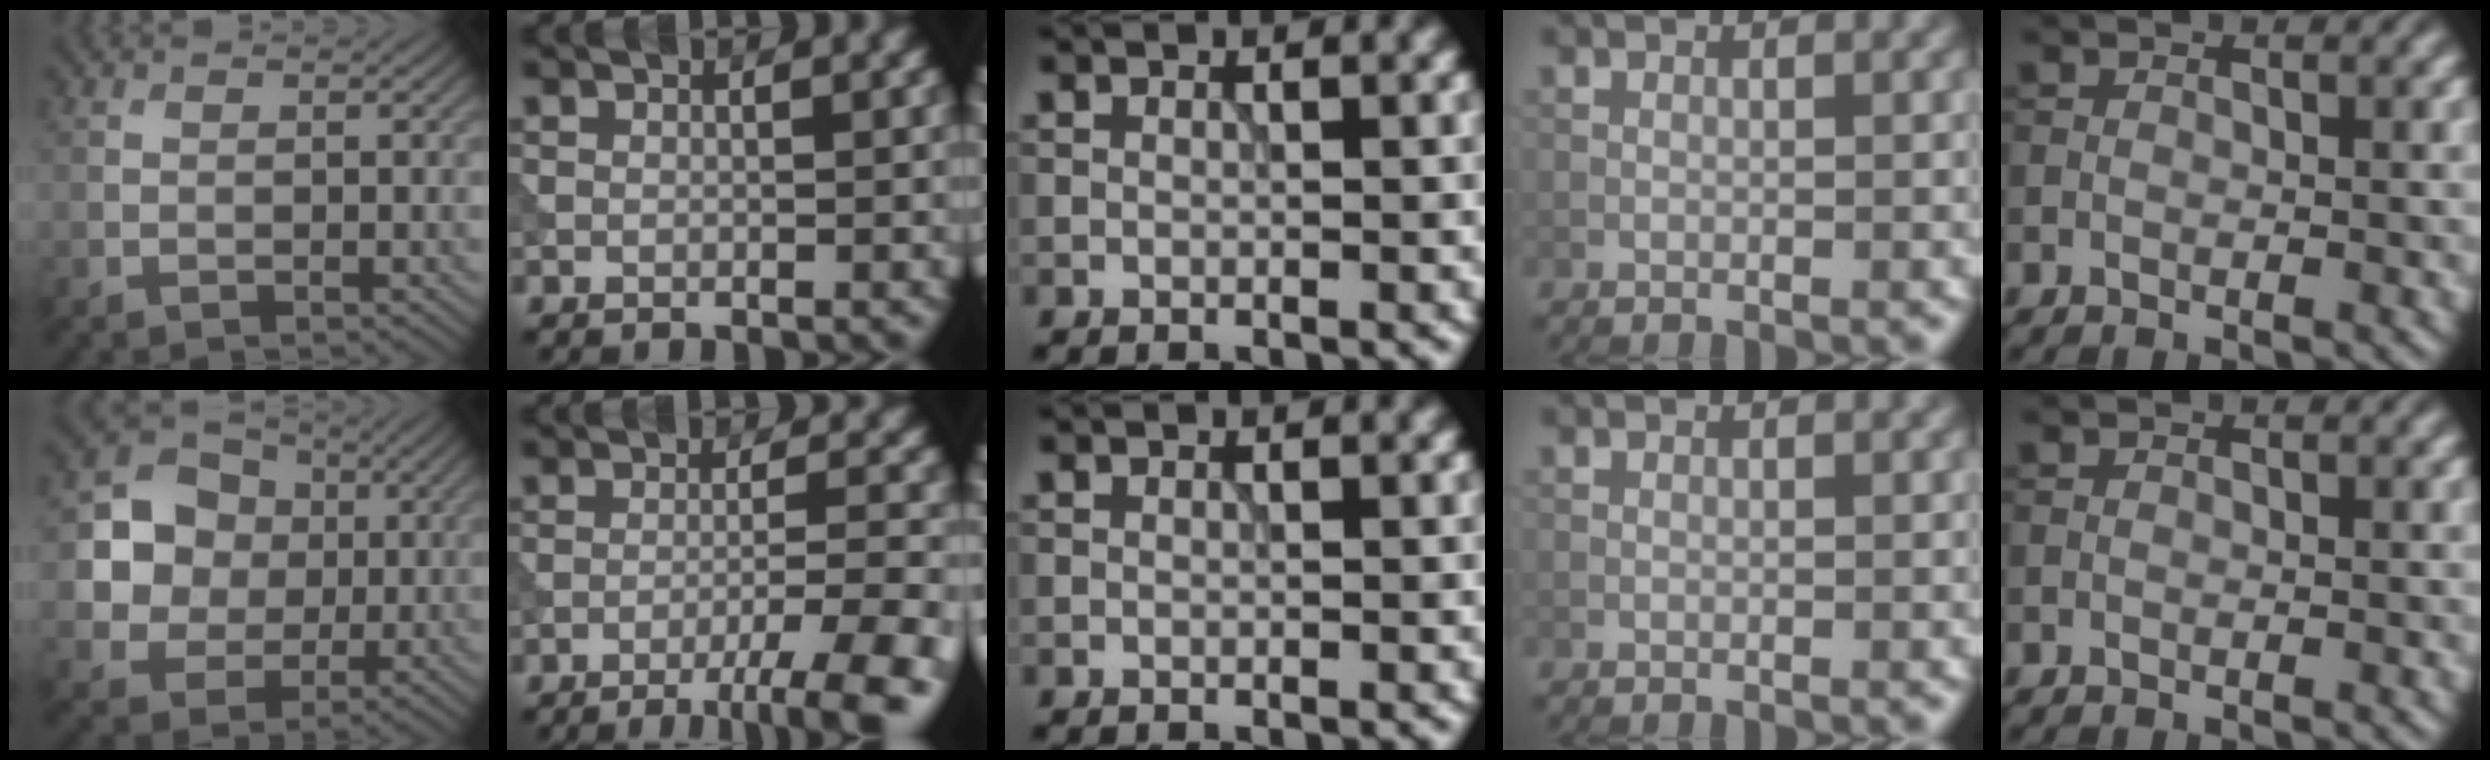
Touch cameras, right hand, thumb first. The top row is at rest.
{"thumb": {"total": 10.2, "force": [1.3, 9.0, 4.7], "torque": [-0.103, 0.010, 0.014]}, "index": {"total": 7.9, "force": [-5.1, 1.2, 5.9], "torque": [-0.083, 0.001, -0.068]}}